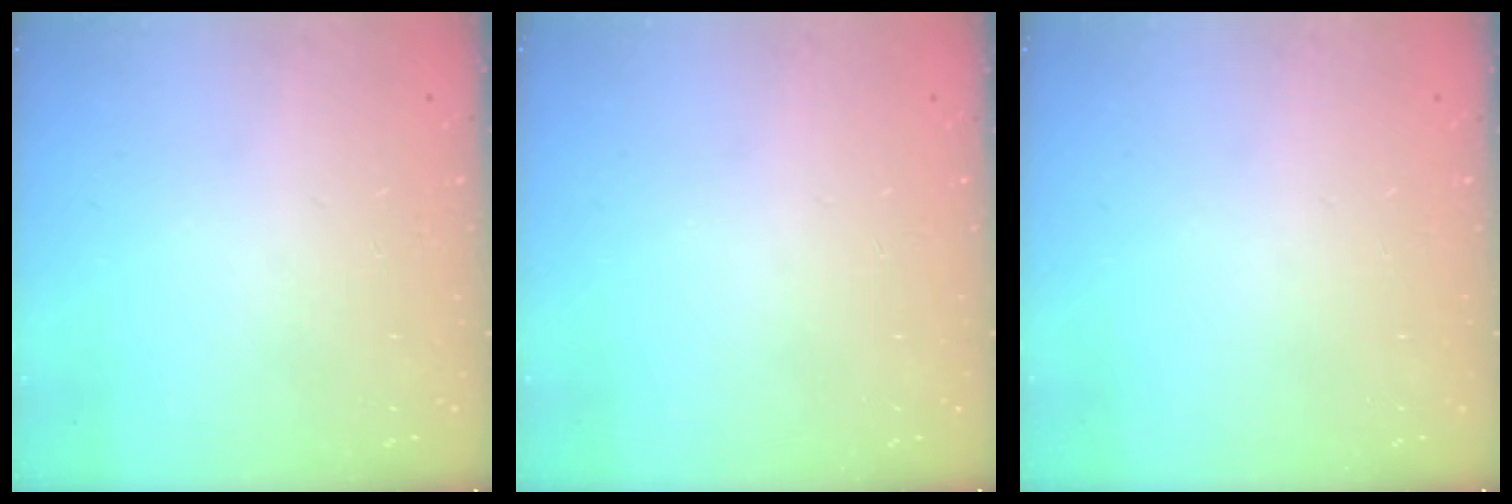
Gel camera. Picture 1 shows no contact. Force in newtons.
{"total": 0.0}
{"total": 0.0}